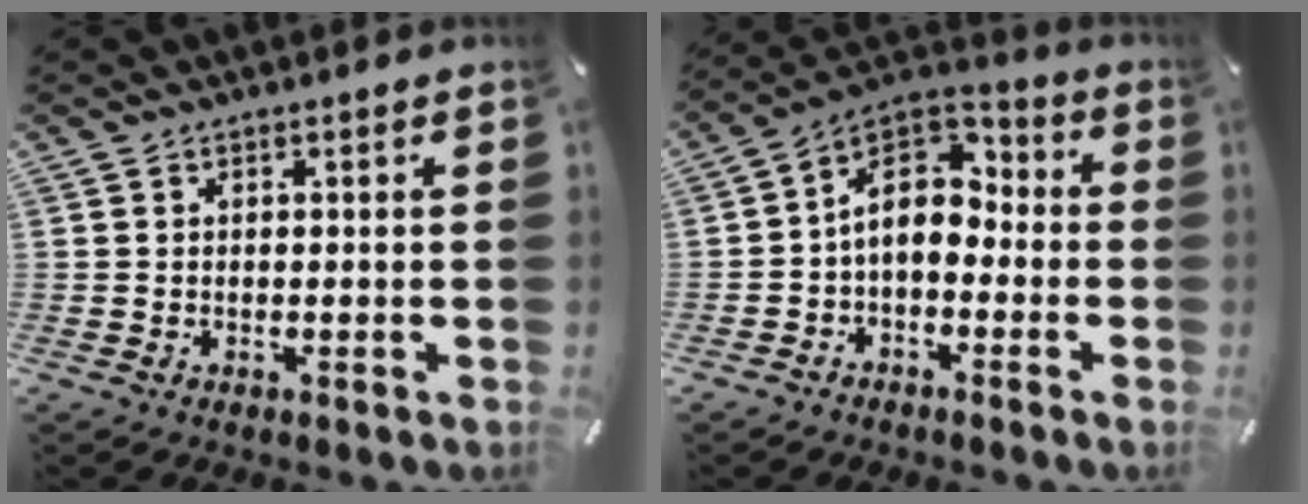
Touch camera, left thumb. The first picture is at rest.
{"total": 9.6, "force": [-0.2, 7.0, 6.6], "torque": [-0.122, 0.006, -0.008]}